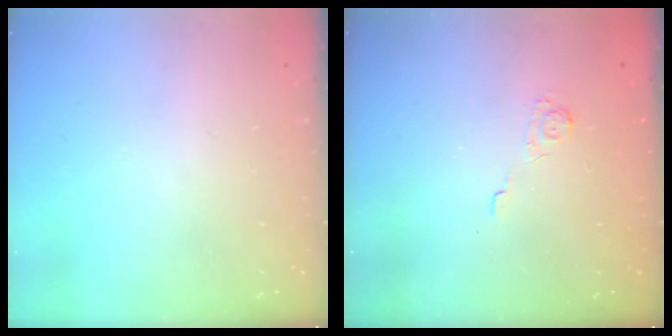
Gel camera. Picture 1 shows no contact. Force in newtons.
{"total": 2.2, "press": 1.7, "slide": 1.4}